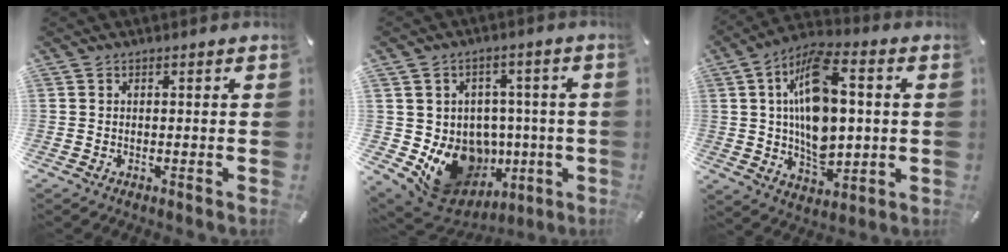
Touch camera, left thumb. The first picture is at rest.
{"total": 13.8, "force": [-3.5, 12.1, 5.6], "torque": [-0.086, -0.008, -0.032]}
{"total": 16.9, "force": [1.9, 10.2, 13.4], "torque": [-0.252, 0.007, 0.031]}